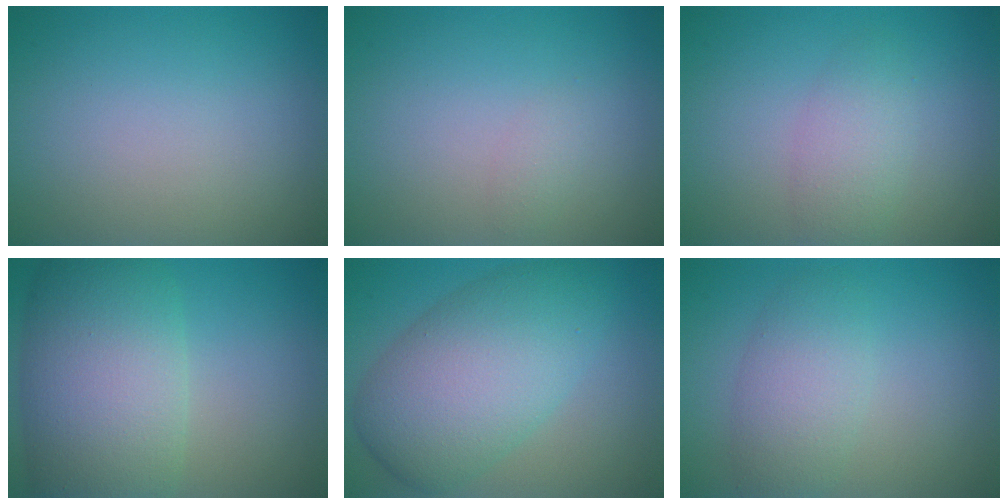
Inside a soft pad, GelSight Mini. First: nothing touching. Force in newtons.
{"total": 0.8, "press": 0.8, "slide": 0.0}
{"total": 2.5, "press": 2.4, "slide": 0.2}
{"total": 10.7, "press": 10.7, "slide": 0.7}
{"total": 8.6, "press": 8.6, "slide": 0.2}
{"total": 3.5, "press": 3.5, "slide": 0.2}